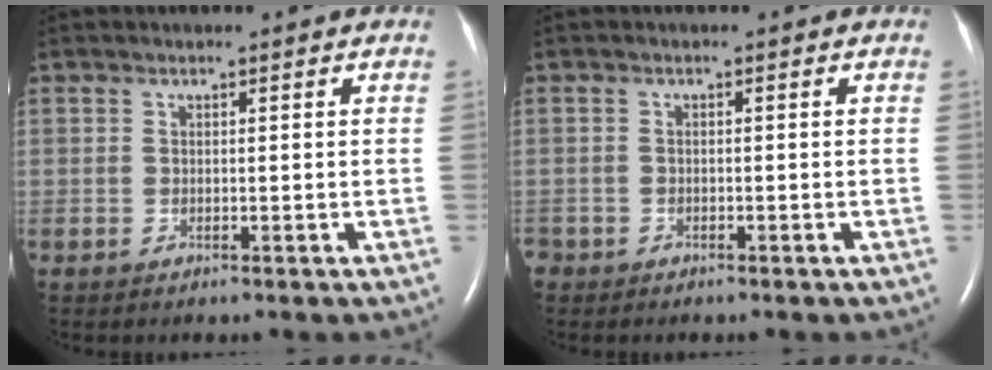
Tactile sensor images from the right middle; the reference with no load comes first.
{"total": 1.9, "force": [-1.5, 1.2, 0.4], "torque": [-0.011, 0.000, -0.027]}